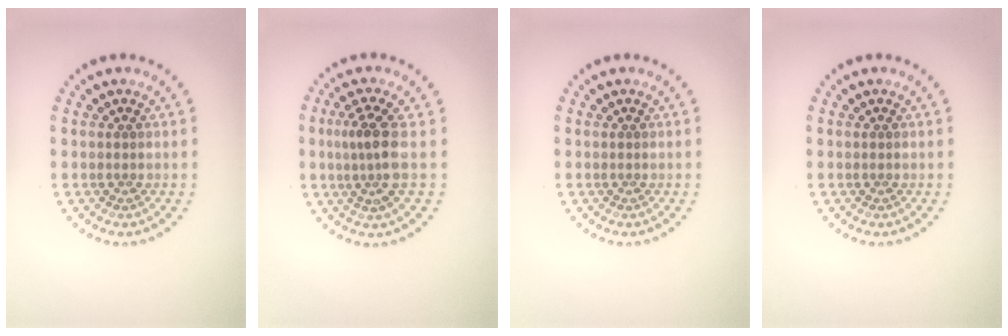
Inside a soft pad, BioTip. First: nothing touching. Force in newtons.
{"total": 3.1, "press": 2.6, "slide": 1.7}
{"total": 0.0}
{"total": 0.0}